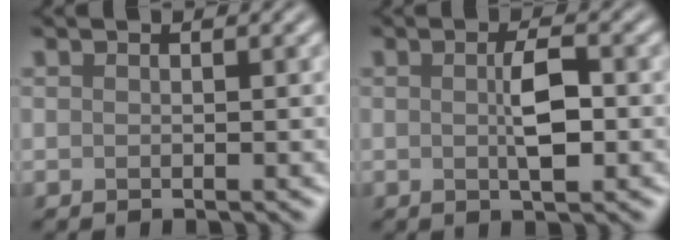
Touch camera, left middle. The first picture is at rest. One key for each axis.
{"total": 2.6, "fx": -0.3, "fy": 0.5, "fz": 2.6, "tx": -0.053, "ty": 0.001, "tz": 0.001}